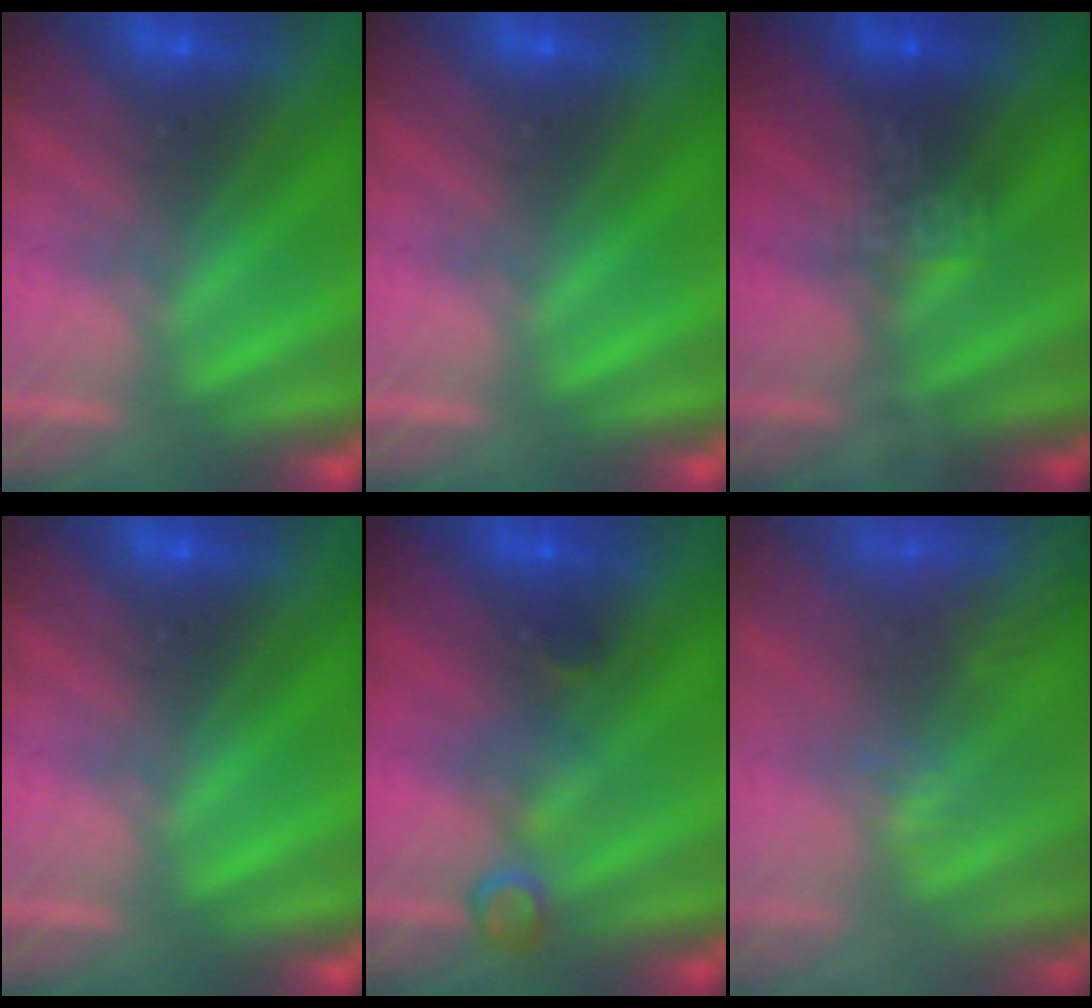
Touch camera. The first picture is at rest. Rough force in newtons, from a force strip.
{"total": 0.0}
{"total": 3.3}
{"total": 0.0}
{"total": 2.9}
{"total": 3.5}